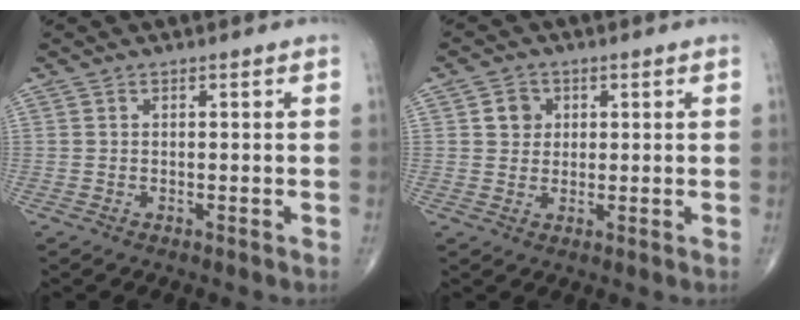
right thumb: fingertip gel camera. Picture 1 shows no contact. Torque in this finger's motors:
{"motor_torque": [-0.40, 0.59, 0.22, 0.05, 0.00]}